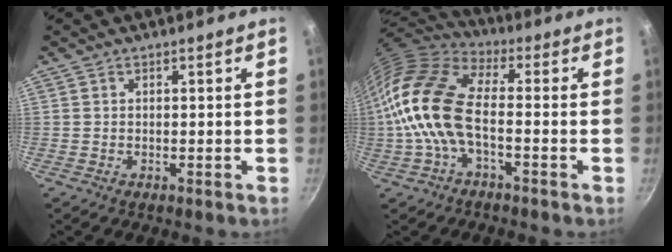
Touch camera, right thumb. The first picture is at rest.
{"total": 15.4, "force": [-2.3, 7.7, 13.1], "torque": [-0.249, 0.029, -0.060]}